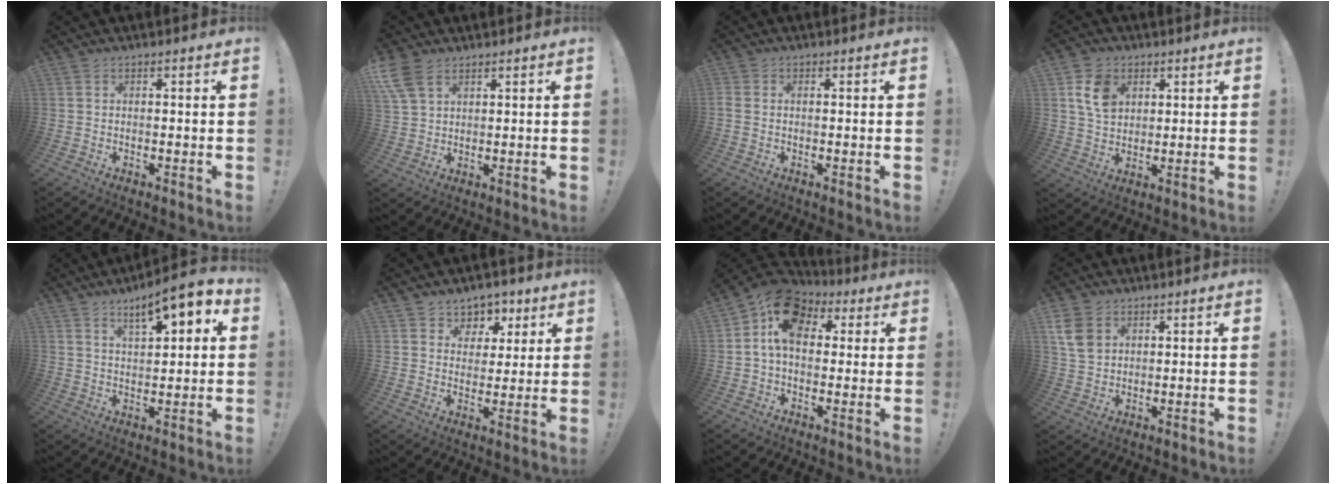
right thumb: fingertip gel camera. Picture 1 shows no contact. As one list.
[{"total": 7.4, "force": [4.4, 4.1, 4.2], "torque": [-0.087, -0.013, 0.089]}, {"total": 0.9, "force": [0.1, 0.7, 0.6], "torque": [-0.017, 0.004, 0.002]}, {"total": 9.6, "force": [3.5, 7.3, 5.2], "torque": [-0.081, 0.002, 0.071]}, {"total": 9.3, "force": [5.5, 2.6, 7.0], "torque": [-0.098, -0.038, 0.091]}, {"total": 6.8, "force": [3.8, 5.7, 0.5], "torque": [0.005, -0.032, 0.075]}, {"total": 13.0, "force": [4.4, 8.9, 8.5], "torque": [-0.133, -0.005, 0.088]}, {"total": 8.4, "force": [3.7, 6.2, 4.3], "torque": [-0.078, -0.005, 0.076]}]